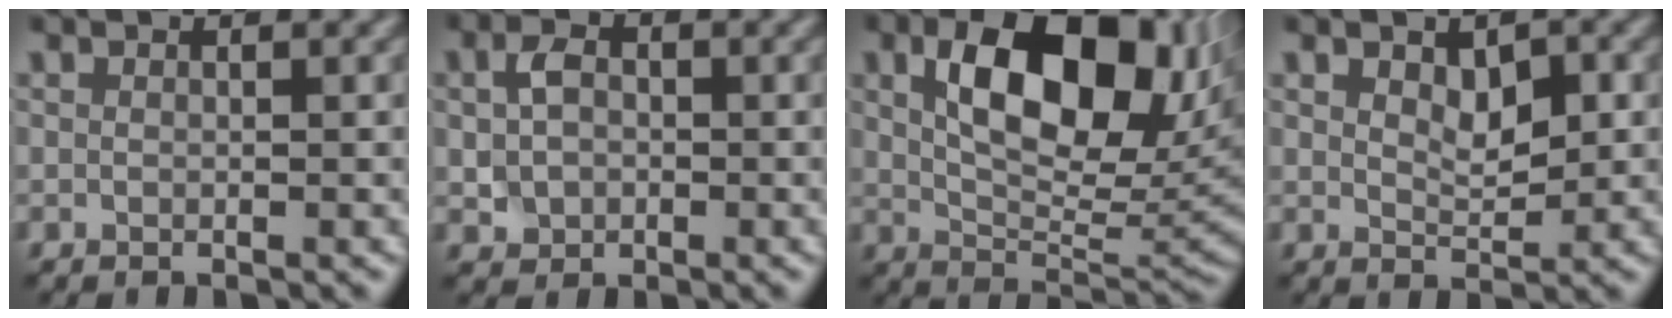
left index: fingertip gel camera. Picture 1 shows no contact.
{"total": 3.3, "force": [0.2, 2.6, 2.0], "torque": [-0.041, 0.001, -0.001]}
{"total": 11.6, "force": [3.6, 6.2, 9.2], "torque": [-0.143, -0.001, 0.065]}
{"total": 2.9, "force": [0.9, 1.6, 2.2], "torque": [-0.035, -0.002, 0.016]}